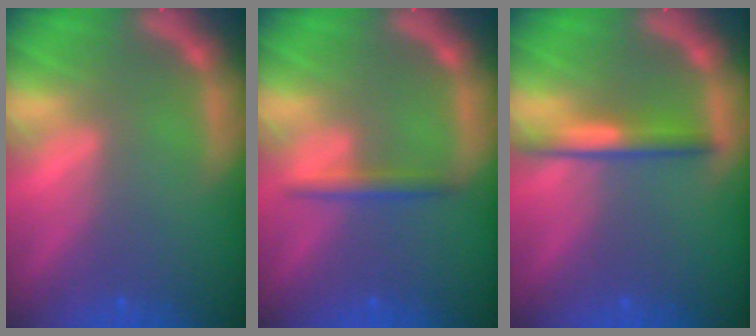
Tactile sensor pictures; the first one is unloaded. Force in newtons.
{"total": 1.9}
{"total": 3.0}